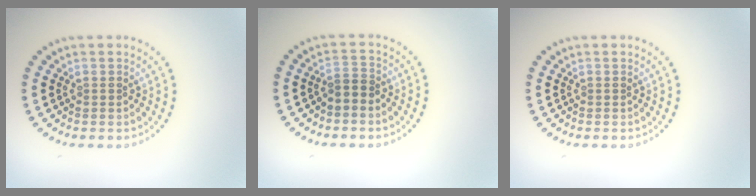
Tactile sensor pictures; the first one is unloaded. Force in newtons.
{"total": 1.7, "press": 1.4, "slide": 0.9}
{"total": 0.0}